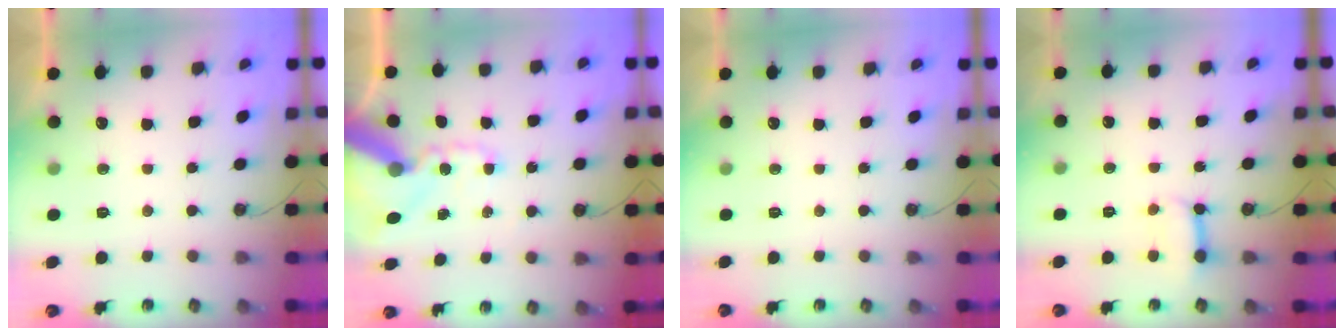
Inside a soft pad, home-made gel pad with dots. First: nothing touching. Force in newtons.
{"total": 15.3, "press": 15.1, "slide": 2.4}
{"total": 0.0}
{"total": 7.9, "press": 7.8, "slide": 0.9}